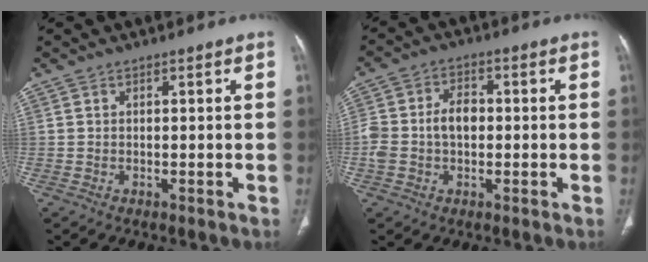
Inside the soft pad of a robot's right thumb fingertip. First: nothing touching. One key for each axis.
{"total": 7.5, "fx": -0.4, "fy": 5.1, "fz": 5.5, "tx": -0.112, "ty": 0.025, "tz": -0.007}